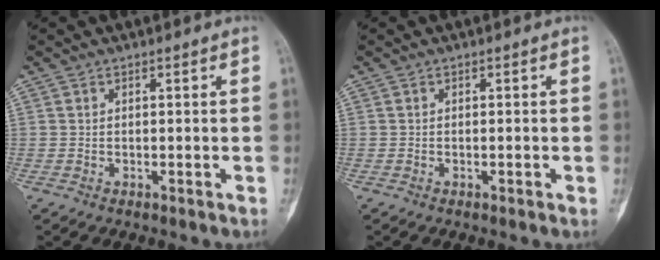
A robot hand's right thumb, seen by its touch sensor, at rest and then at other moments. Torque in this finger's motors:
{"motor_torque": [-0.54, 0.19, -0.28, 0.11, -0.04]}